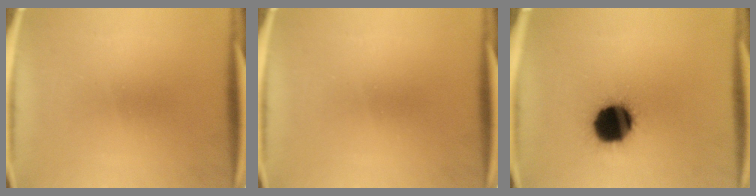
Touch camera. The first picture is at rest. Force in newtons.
{"total": 0.0}
{"total": 18.0}